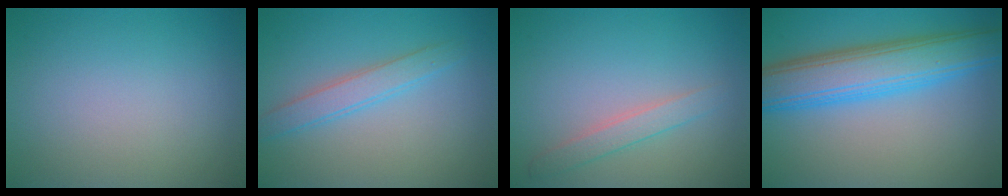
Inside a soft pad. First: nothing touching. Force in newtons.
{"total": 2.5, "press": 2.5, "slide": 0.2}
{"total": 1.8, "press": 1.8, "slide": 0.1}
{"total": 7.8, "press": 7.8, "slide": 0.1}